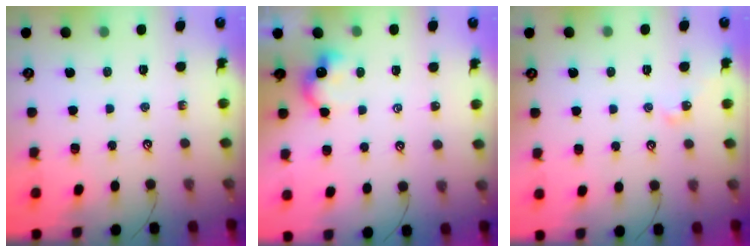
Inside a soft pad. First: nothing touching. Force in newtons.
{"total": 1.8, "press": 1.7, "slide": 0.5}
{"total": 2.0, "press": 2.0, "slide": 0.4}